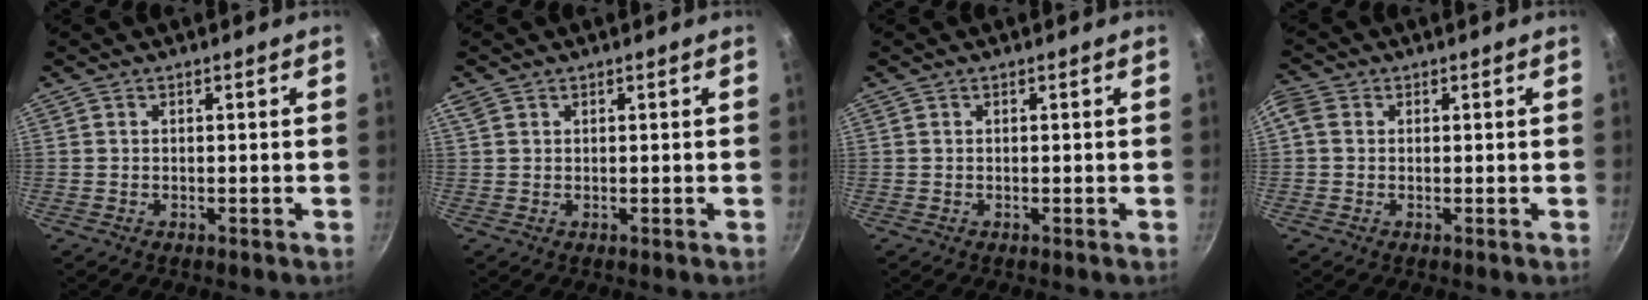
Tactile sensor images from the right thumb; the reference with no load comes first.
{"total": 2.0, "force": [1.1, 1.4, 1.0], "torque": [-0.019, 0.005, 0.023]}
{"total": 0.0}
{"total": 2.6, "force": [0.3, 2.2, 1.3], "torque": [-0.028, 0.009, -0.003]}